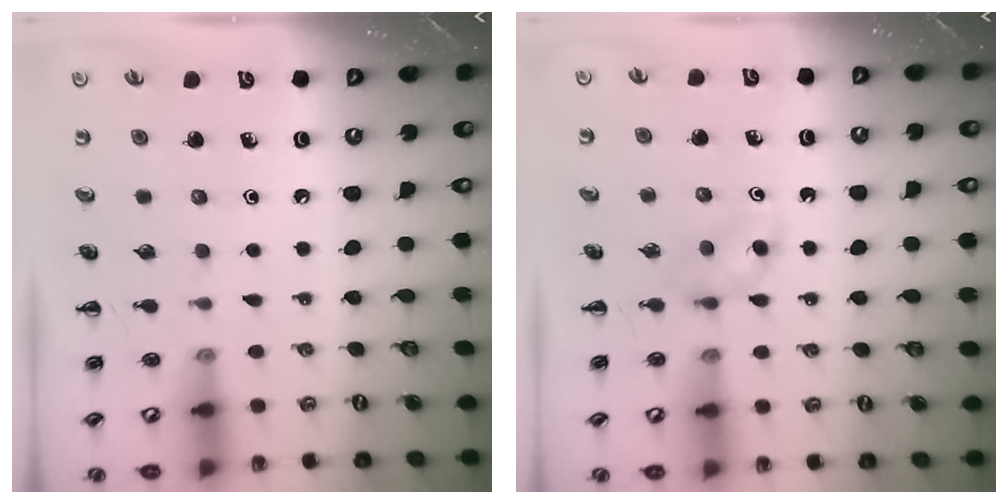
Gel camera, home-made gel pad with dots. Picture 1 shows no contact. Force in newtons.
{"total": 2.7, "press": 2.4, "slide": 1.1}